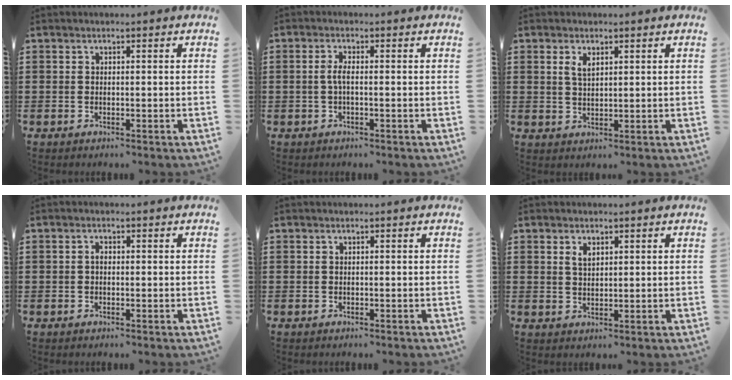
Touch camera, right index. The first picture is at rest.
{"total": 2.3, "force": [-0.4, 0.4, 2.2], "torque": [-0.057, -0.005, -0.014]}
{"total": 2.5, "force": [1.3, 1.2, 1.8], "torque": [-0.039, 0.004, 0.022]}
{"total": 1.0, "force": [-0.1, 0.6, 0.8], "torque": [-0.017, 0.001, -0.003]}
{"total": 0.0}
{"total": 1.9, "force": [1.0, 1.0, 1.3], "torque": [-0.028, 0.004, 0.018]}